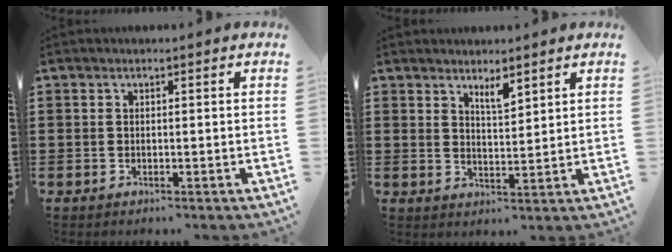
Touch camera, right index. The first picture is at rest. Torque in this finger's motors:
{"motor_torque": [0.03, 0.00, 0.26, 0.05]}